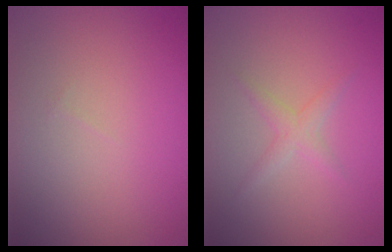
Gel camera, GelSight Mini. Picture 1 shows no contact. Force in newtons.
{"total": 1.3, "press": 1.3, "slide": 0.1}